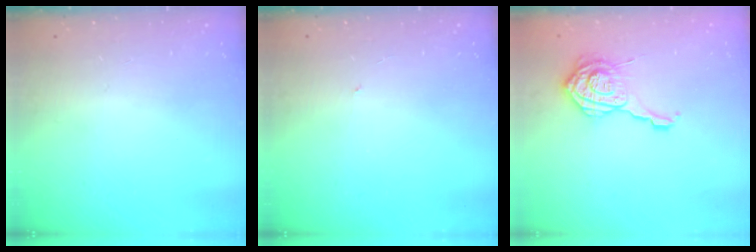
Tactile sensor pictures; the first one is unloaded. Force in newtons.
{"total": 0.6, "press": 0.6, "slide": 0.1}
{"total": 11.7, "press": 11.6, "slide": 0.7}